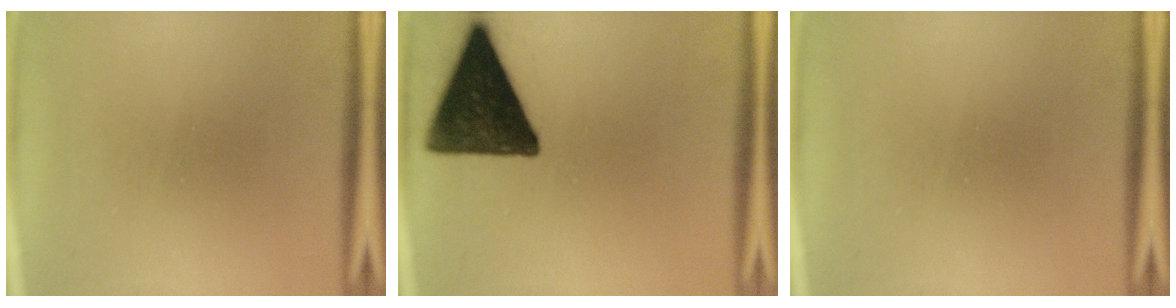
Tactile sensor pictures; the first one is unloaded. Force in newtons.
{"total": 16.3}
{"total": 0.0}